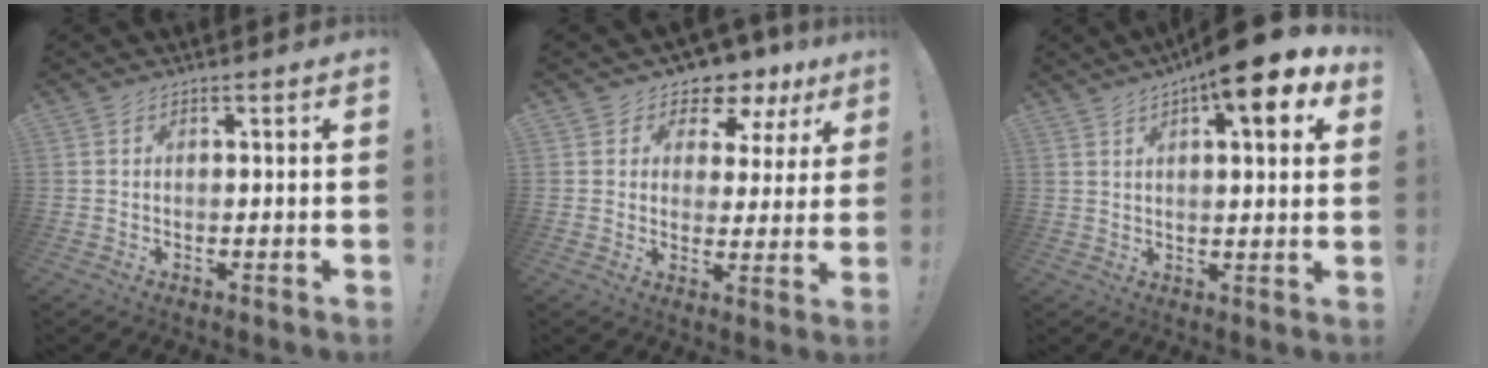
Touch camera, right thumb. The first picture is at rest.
{"total": 6.0, "force": [4.4, 3.8, 1.7], "torque": [-0.019, -0.044, 0.079]}
{"total": 11.5, "force": [6.0, 2.3, 9.5], "torque": [-0.127, -0.031, 0.091]}